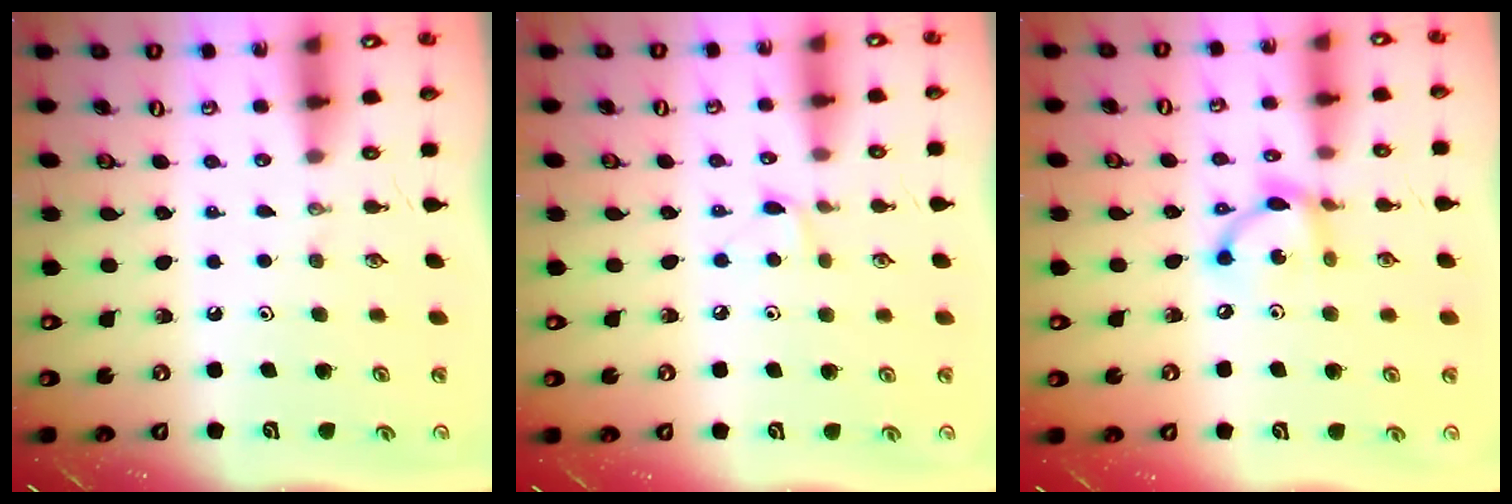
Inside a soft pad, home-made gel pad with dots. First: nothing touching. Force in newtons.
{"total": 4.4, "press": 4.3, "slide": 0.5}
{"total": 9.7, "press": 9.7, "slide": 0.4}